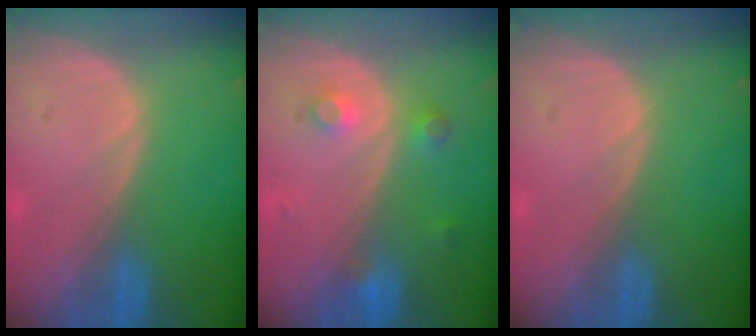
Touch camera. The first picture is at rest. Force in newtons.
{"total": 3.3, "press": 3.1, "slide": 1.1}
{"total": 0.0}